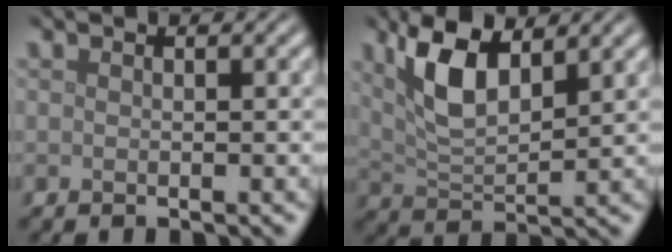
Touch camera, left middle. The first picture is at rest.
{"total": 5.8, "force": [2.8, 2.4, 4.5], "torque": [-0.096, 0.003, 0.051]}